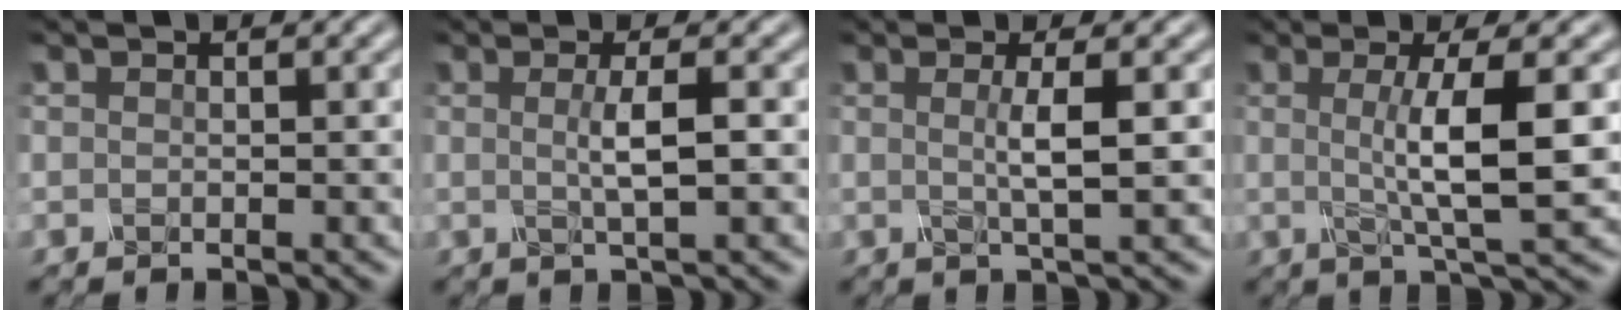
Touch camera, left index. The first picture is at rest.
{"total": 2.8, "force": [0.1, 0.6, 2.7], "torque": [-0.047, 0.000, -0.002]}
{"total": 3.0, "force": [0.2, 0.6, 3.0], "torque": [-0.050, -0.001, -0.001]}
{"total": 6.2, "force": [0.4, 1.1, 6.1], "torque": [-0.100, 0.003, 0.005]}